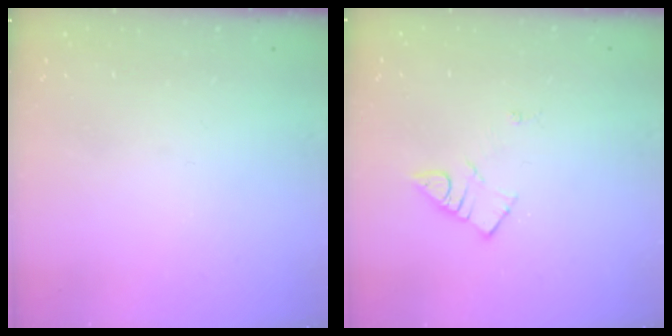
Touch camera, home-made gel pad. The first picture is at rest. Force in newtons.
{"total": 3.8, "press": 3.8, "slide": 0.5}